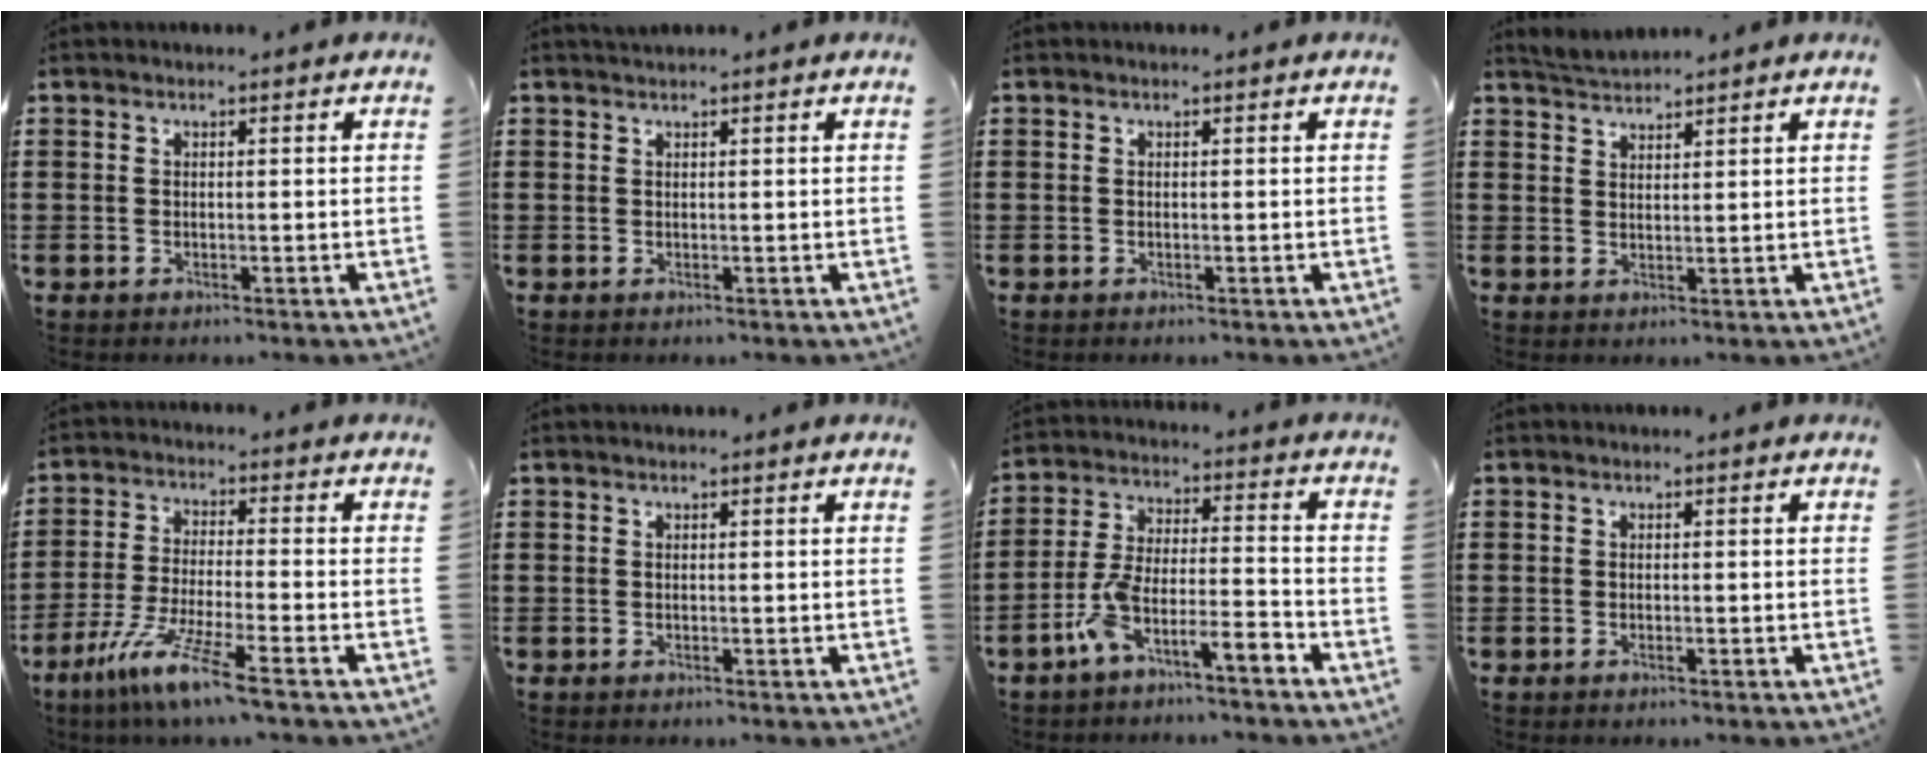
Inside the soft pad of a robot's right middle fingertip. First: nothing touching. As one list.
[{"total": 0.8, "force": [0.7, -0.1, 0.2], "torque": [-0.005, 0.000, 0.014]}, {"total": 0.0}, {"total": 2.8, "force": [2.8, 0.0, 0.0], "torque": [-0.008, -0.003, 0.054]}, {"total": 8.5, "force": [-6.1, -0.2, 5.9], "torque": [-0.126, -0.016, -0.119]}, {"total": 0.0}, {"total": 7.4, "force": [-5.7, 1.0, 4.5], "torque": [-0.101, 0.000, -0.116]}, {"total": 0.0}]